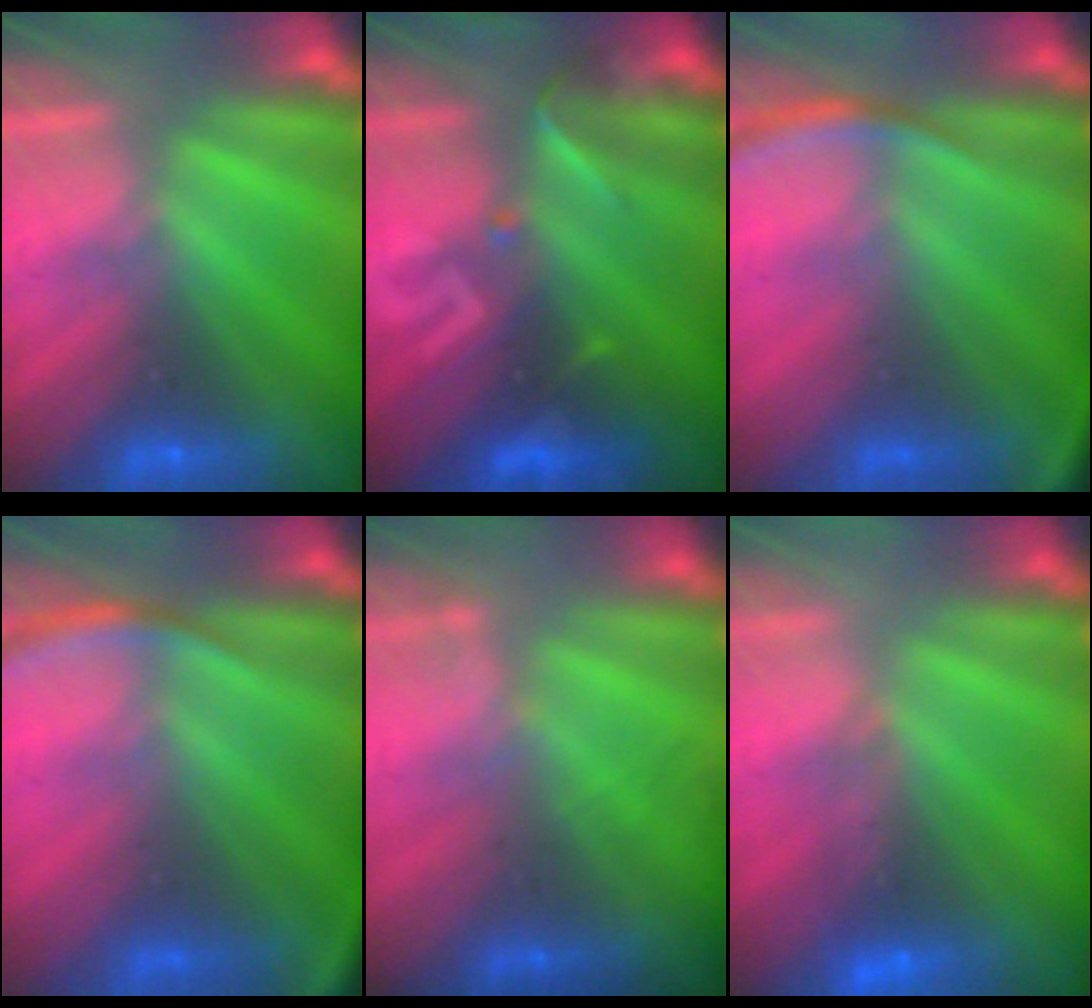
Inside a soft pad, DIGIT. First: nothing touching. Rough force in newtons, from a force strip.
{"total": 2.9}
{"total": 2.7}
{"total": 2.7}
{"total": 1.8}
{"total": 3.8}